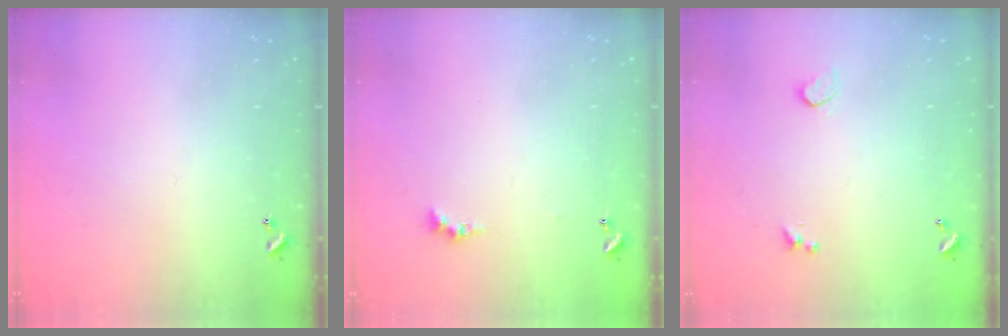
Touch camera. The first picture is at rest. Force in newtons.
{"total": 0.0}
{"total": 0.7, "press": 0.5, "slide": 0.4}